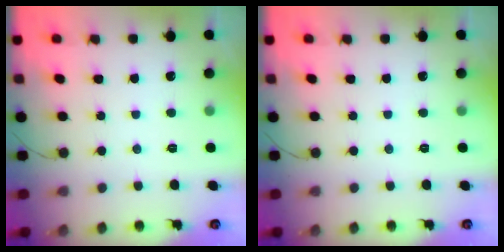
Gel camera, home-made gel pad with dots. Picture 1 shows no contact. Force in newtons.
{"total": 0.0}